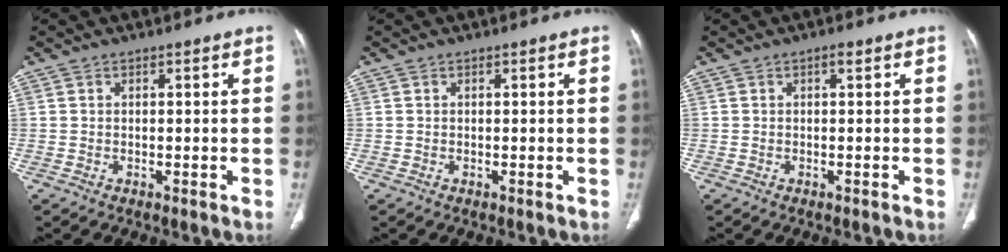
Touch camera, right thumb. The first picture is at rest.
{"total": 0.0}
{"total": 1.0, "force": [0.1, 0.0, 1.0], "torque": [-0.019, 0.001, 0.001]}